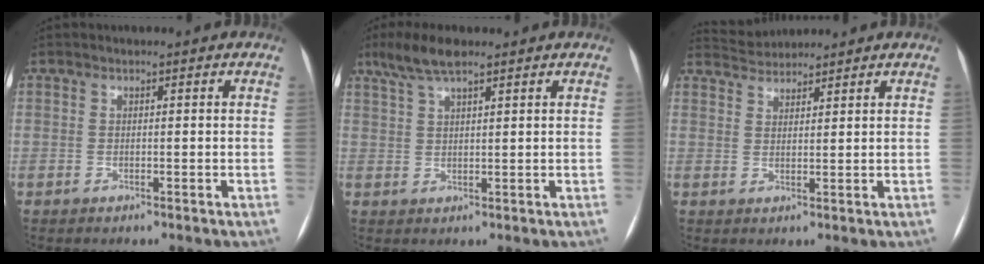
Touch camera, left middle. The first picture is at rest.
{"total": 5.4, "force": [3.9, 0.9, 3.6], "torque": [-0.079, 0.018, 0.075]}
{"total": 3.8, "force": [3.7, 0.3, -0.3], "torque": [-0.003, 0.023, 0.070]}